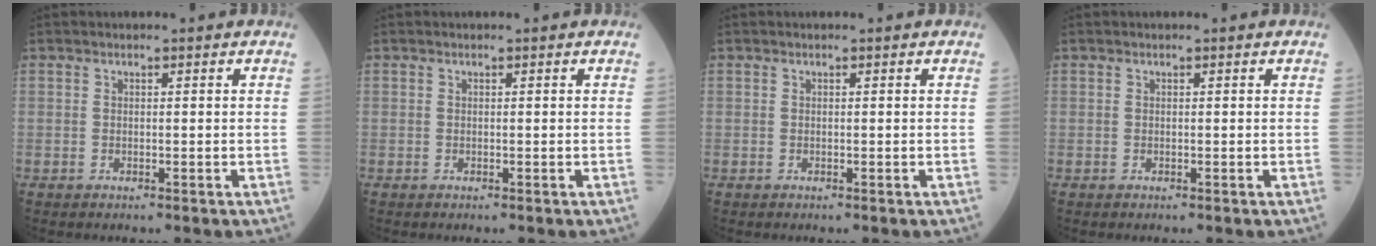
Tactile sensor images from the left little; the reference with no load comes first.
{"total": 0.0}
{"total": 0.0}
{"total": 0.0}